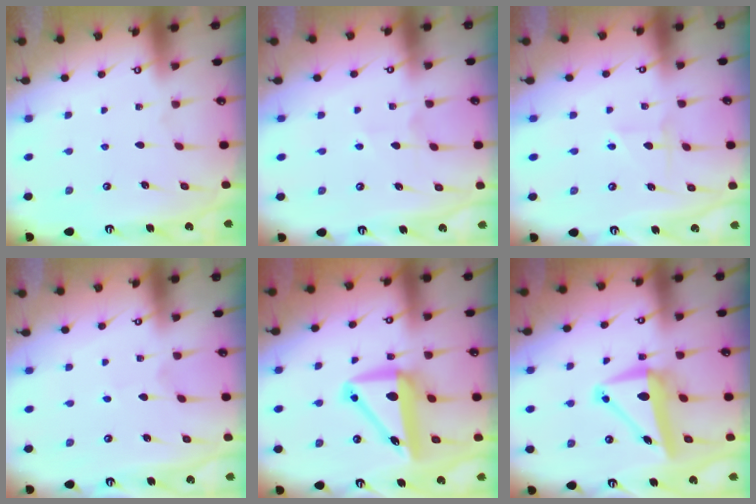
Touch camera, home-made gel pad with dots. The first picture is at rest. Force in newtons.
{"total": 2.8, "press": 2.6, "slide": 0.9}
{"total": 2.1, "press": 2.1, "slide": 0.3}
{"total": 0.6, "press": 0.6, "slide": 0.0}
{"total": 10.5, "press": 9.8, "slide": 3.8}
{"total": 10.1, "press": 9.8, "slide": 2.2}